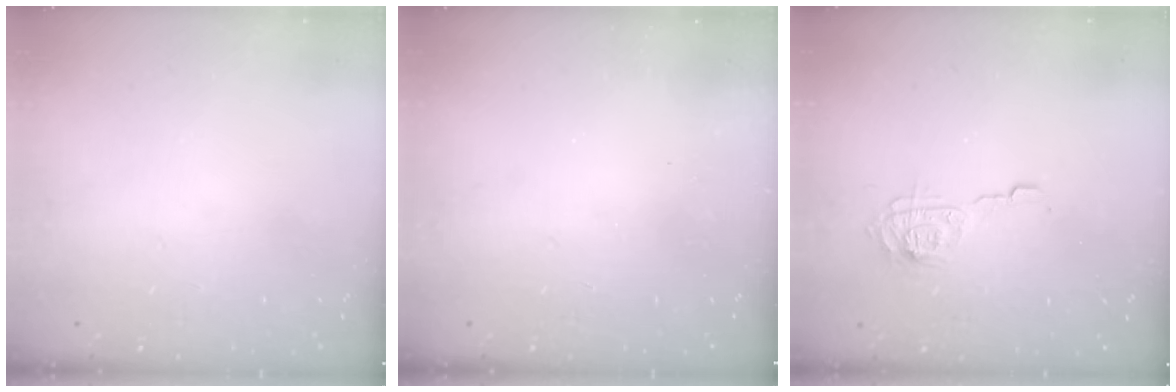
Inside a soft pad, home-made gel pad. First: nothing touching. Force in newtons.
{"total": 2.4, "press": 2.3, "slide": 0.8}
{"total": 9.5, "press": 9.4, "slide": 0.6}